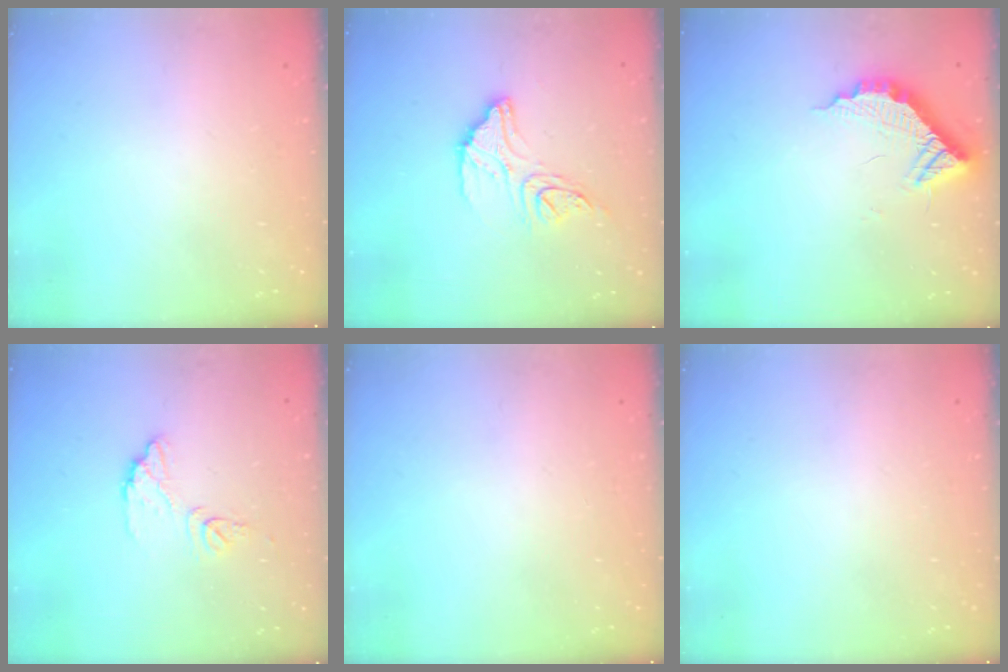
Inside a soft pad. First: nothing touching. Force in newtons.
{"total": 13.1, "press": 13.1, "slide": 1.1}
{"total": 11.5, "press": 11.4, "slide": 0.6}
{"total": 8.9, "press": 8.9, "slide": 0.6}
{"total": 0.0}
{"total": 0.0}